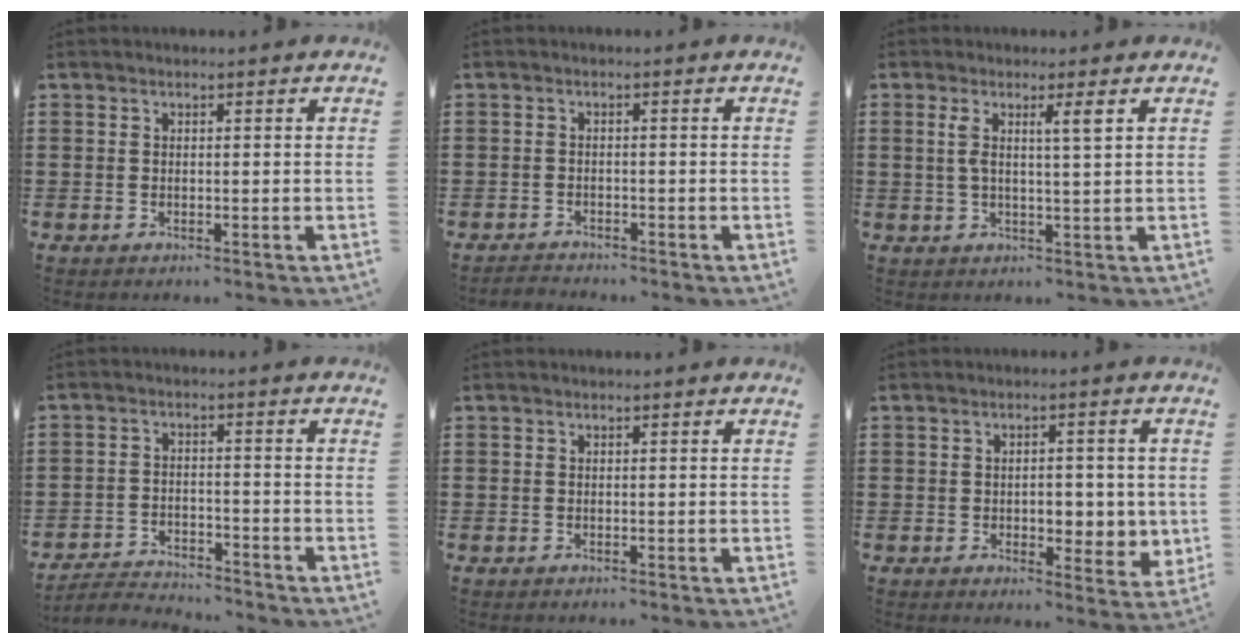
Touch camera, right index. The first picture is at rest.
{"total": 1.6, "force": [-1.6, 0.2, -0.1], "torque": [-0.005, 0.001, -0.035]}
{"total": 3.7, "force": [1.3, 0.1, 3.4], "torque": [-0.062, -0.006, 0.017]}
{"total": 3.4, "force": [-3.3, 0.6, 0.3], "torque": [-0.019, 0.002, -0.074]}
{"total": 0.0}
{"total": 4.5, "force": [0.0, 2.8, 3.5], "torque": [-0.049, 0.002, -0.008]}